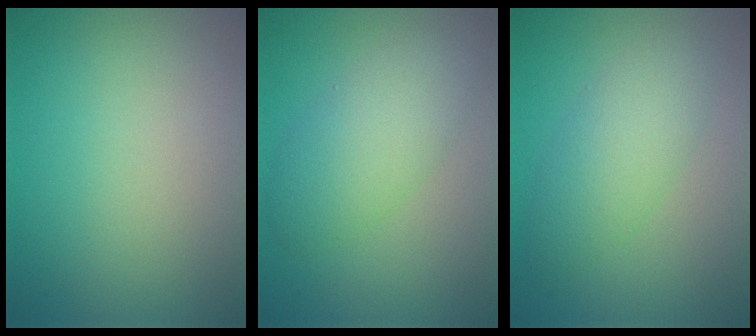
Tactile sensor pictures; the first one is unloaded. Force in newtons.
{"total": 4.4, "press": 4.4, "slide": 0.1}
{"total": 3.6, "press": 3.6, "slide": 0.1}